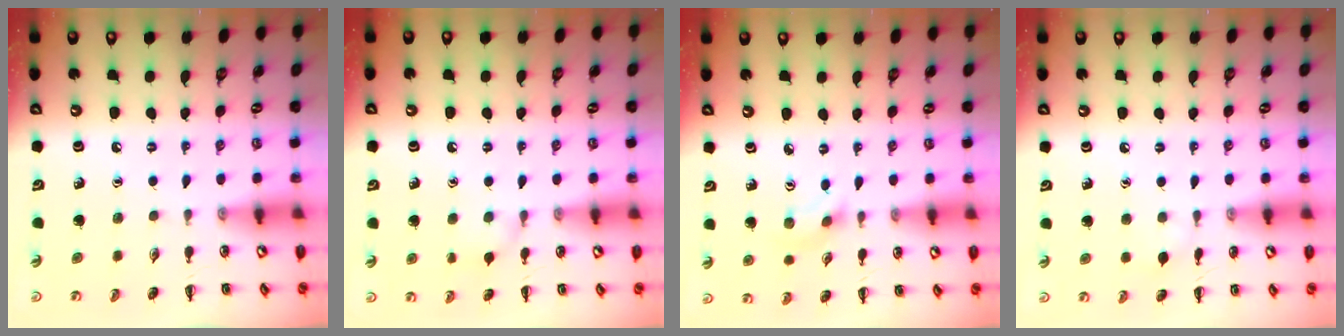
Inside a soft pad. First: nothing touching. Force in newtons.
{"total": 7.2, "press": 6.9, "slide": 2.2}
{"total": 1.6, "press": 1.5, "slide": 0.5}
{"total": 4.5, "press": 4.2, "slide": 1.6}